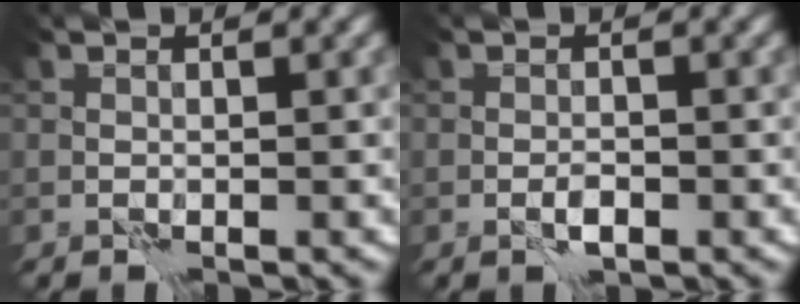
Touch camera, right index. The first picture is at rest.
{"total": 1.1, "force": [-0.4, 0.3, 1.0], "torque": [-0.018, 0.000, -0.007]}